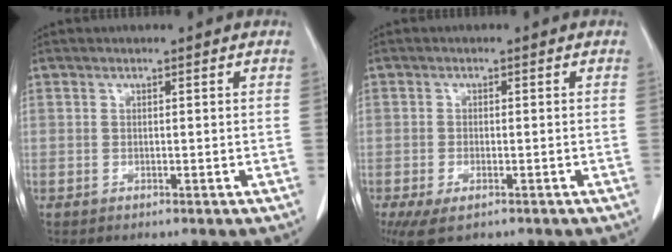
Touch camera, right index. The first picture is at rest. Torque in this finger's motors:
{"motor_torque": [0.30, -0.24, 0.22, 0.05]}